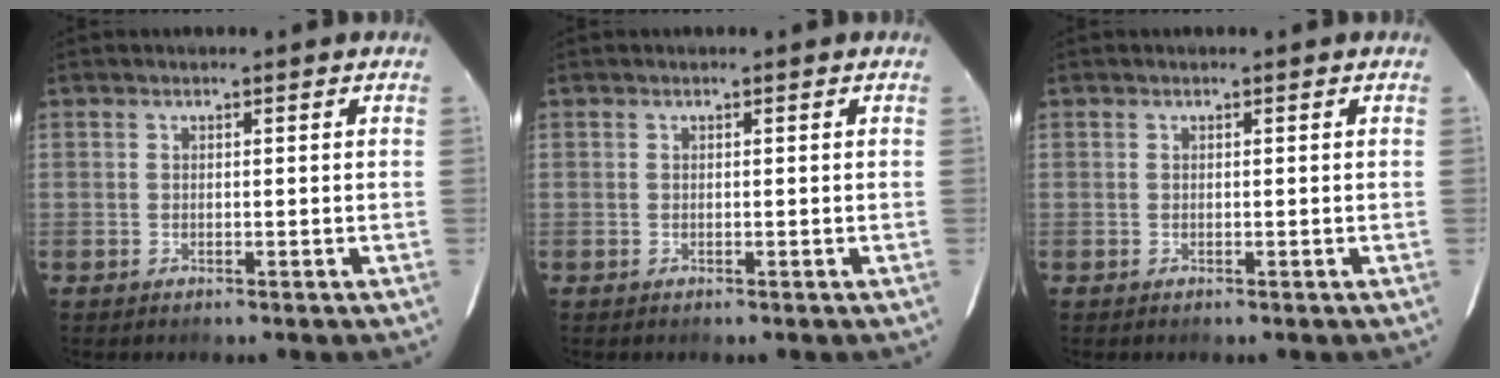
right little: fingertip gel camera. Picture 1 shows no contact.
{"total": 0.0}
{"total": 0.0}